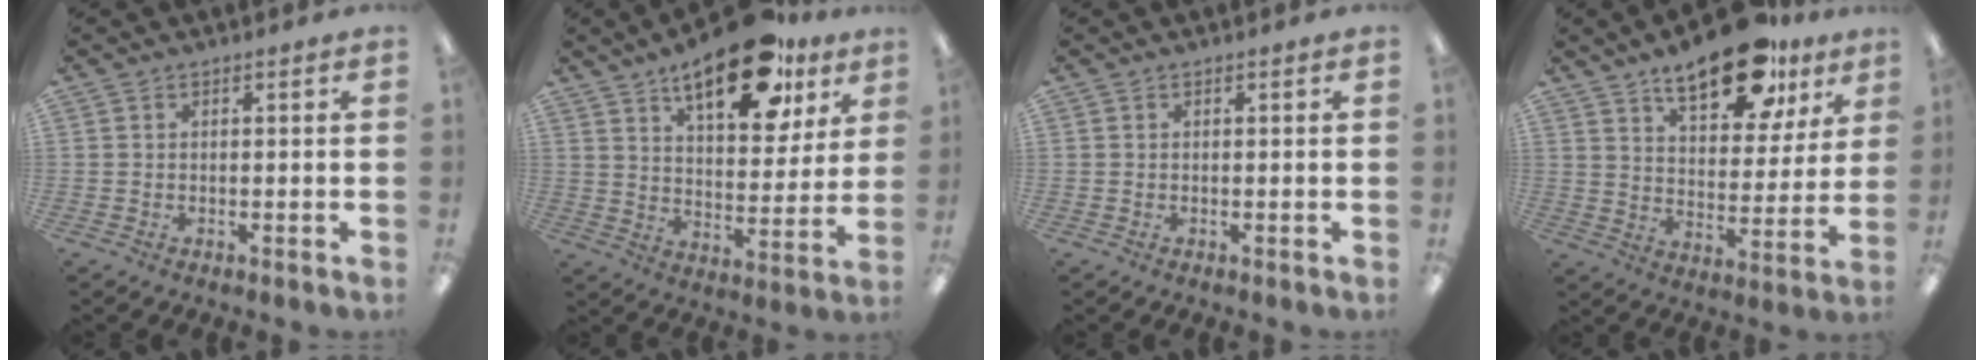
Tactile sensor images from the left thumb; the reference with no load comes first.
{"total": 19.7, "force": [12.8, 8.4, 12.4], "torque": [-0.172, -0.064, 0.207]}
{"total": 0.0}
{"total": 18.5, "force": [12.7, 7.9, 11.0], "torque": [-0.157, -0.061, 0.209]}